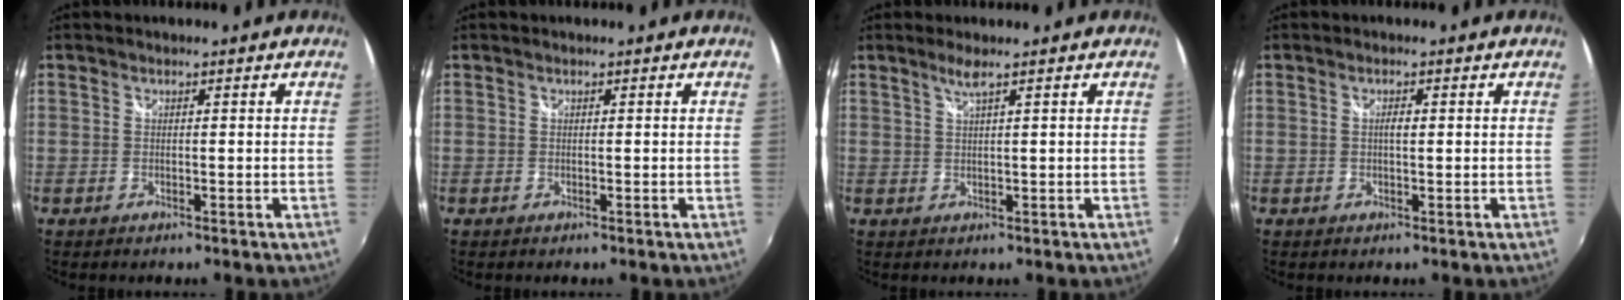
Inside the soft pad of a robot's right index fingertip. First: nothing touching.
{"total": 0.0}
{"total": 1.9, "force": [1.3, -0.4, 1.3], "torque": [-0.026, -0.002, 0.025]}
{"total": 1.2, "force": [0.1, 0.3, 1.1], "torque": [-0.020, 0.002, 0.001]}